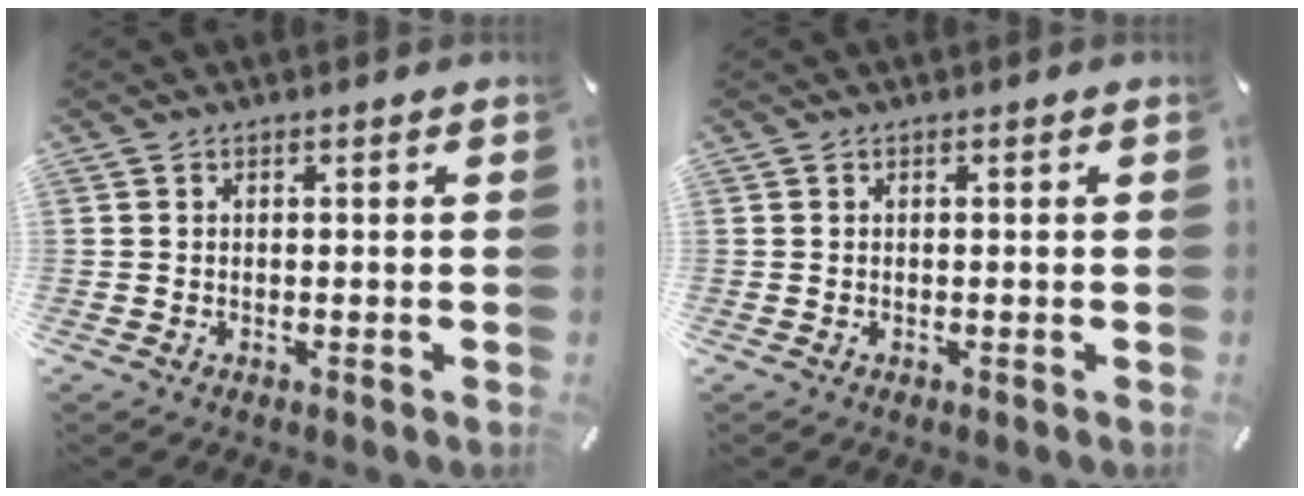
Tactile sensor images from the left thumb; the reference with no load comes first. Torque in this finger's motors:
{"motor_torque": [0.00, 0.00, -0.01, 0.01, 0.00]}